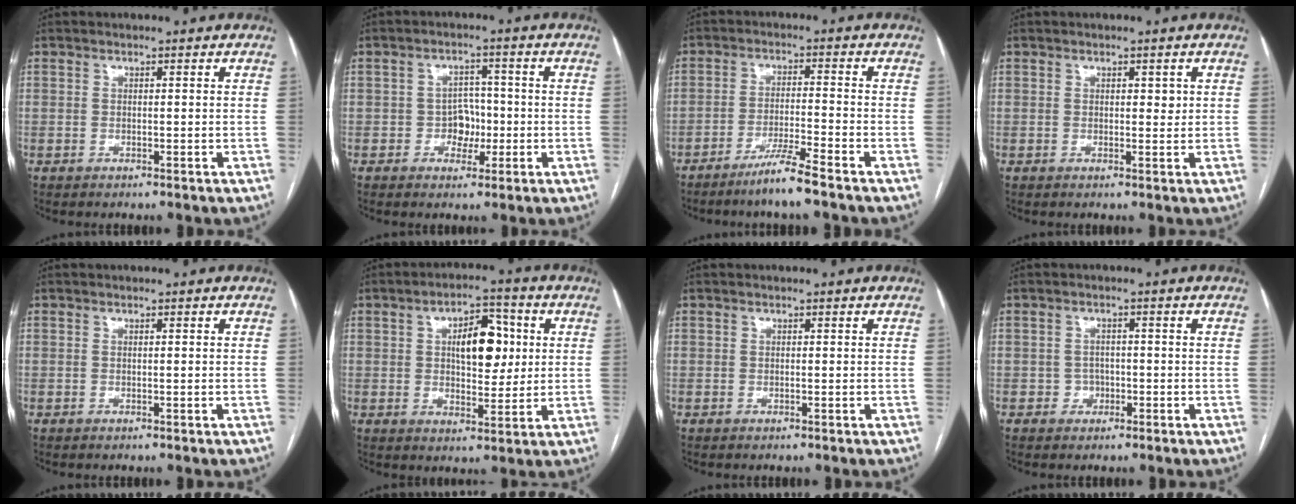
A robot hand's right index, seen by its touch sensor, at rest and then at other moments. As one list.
[{"total": 4.0, "force": [-1.0, 3.2, 2.2], "torque": [-0.028, 0.011, -0.016]}, {"total": 6.1, "force": [-4.8, -1.0, 3.7], "torque": [-0.065, -0.017, -0.094]}, {"total": 1.6, "force": [0.5, 0.8, 1.3], "torque": [-0.015, -0.001, 0.006]}, {"total": 0.0}, {"total": 9.2, "force": [1.9, 4.3, 8.0], "torque": [-0.120, 0.015, 0.032]}, {"total": 0.0}, {"total": 1.9, "force": [-0.8, 1.7, 0.4], "torque": [0.002, 0.009, -0.013]}]